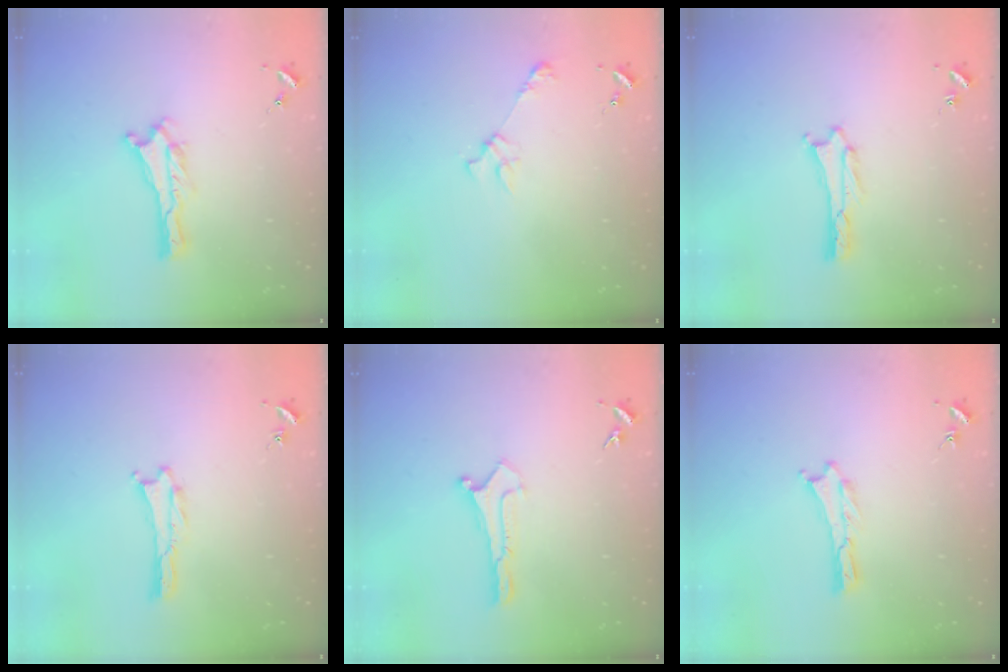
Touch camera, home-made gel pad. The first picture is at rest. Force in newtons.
{"total": 2.4, "press": 2.4, "slide": 0.3}
{"total": 1.6, "press": 1.6, "slide": 0.2}
{"total": 0.0}
{"total": 0.0}
{"total": 0.0}